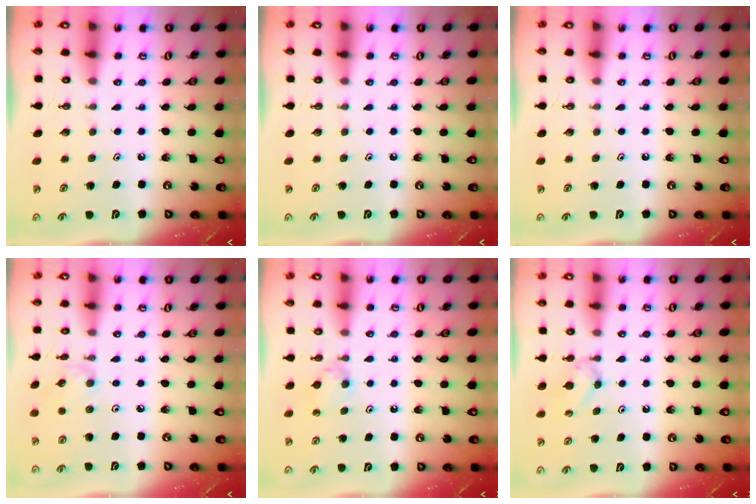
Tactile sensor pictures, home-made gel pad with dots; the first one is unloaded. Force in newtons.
{"total": 0.0}
{"total": 0.0}
{"total": 1.5, "press": 1.4, "slide": 0.4}
{"total": 5.0, "press": 4.9, "slide": 0.8}
{"total": 5.4, "press": 5.3, "slide": 0.7}